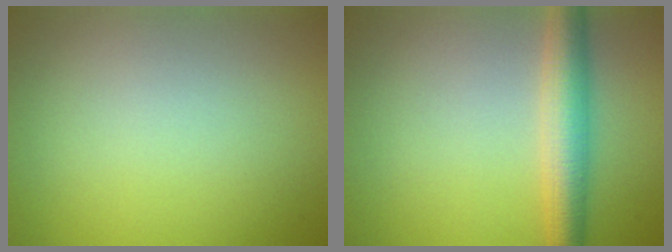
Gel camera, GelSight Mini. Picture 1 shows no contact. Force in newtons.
{"total": 4.8, "press": 4.8, "slide": 0.1}